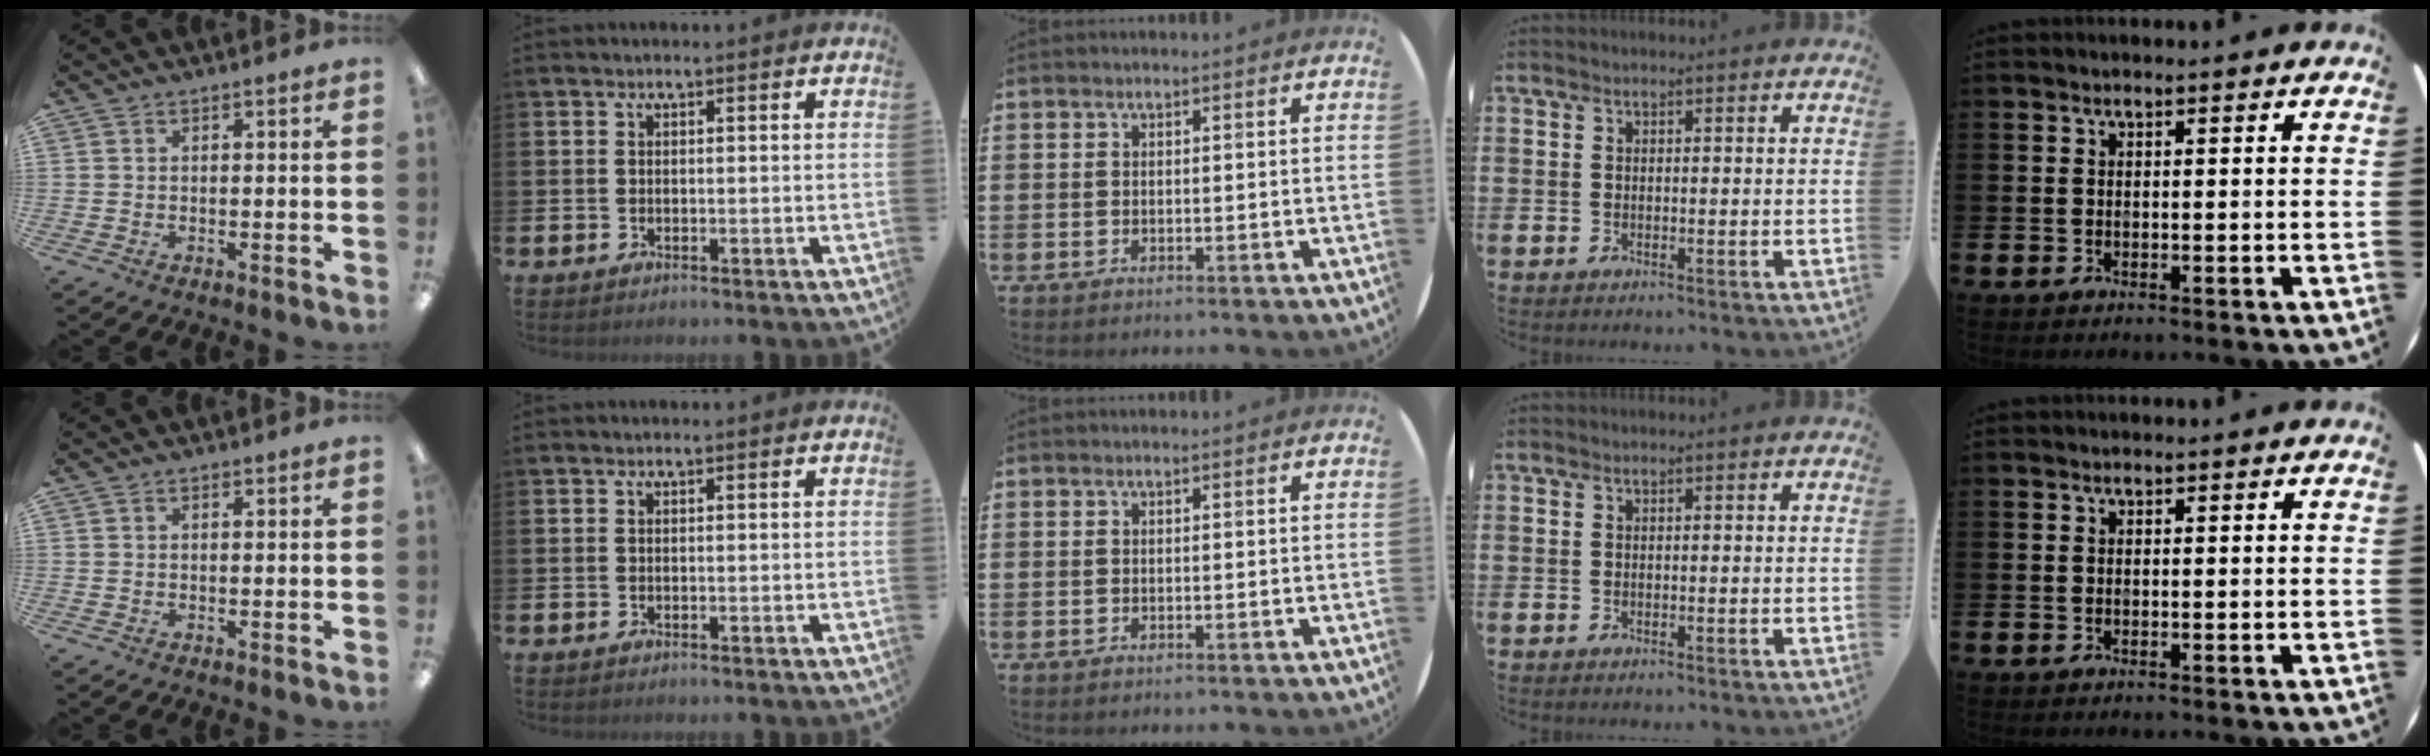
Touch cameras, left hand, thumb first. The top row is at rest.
{}